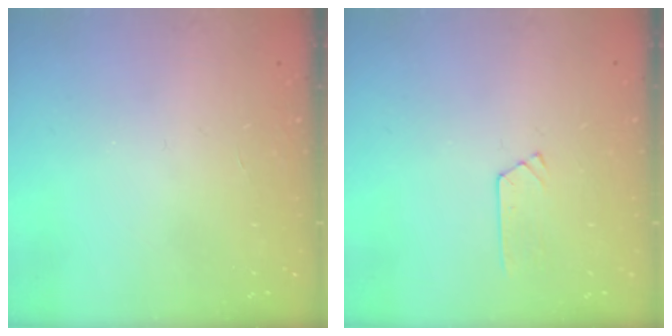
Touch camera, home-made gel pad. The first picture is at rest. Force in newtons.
{"total": 4.2, "press": 4.2, "slide": 0.4}